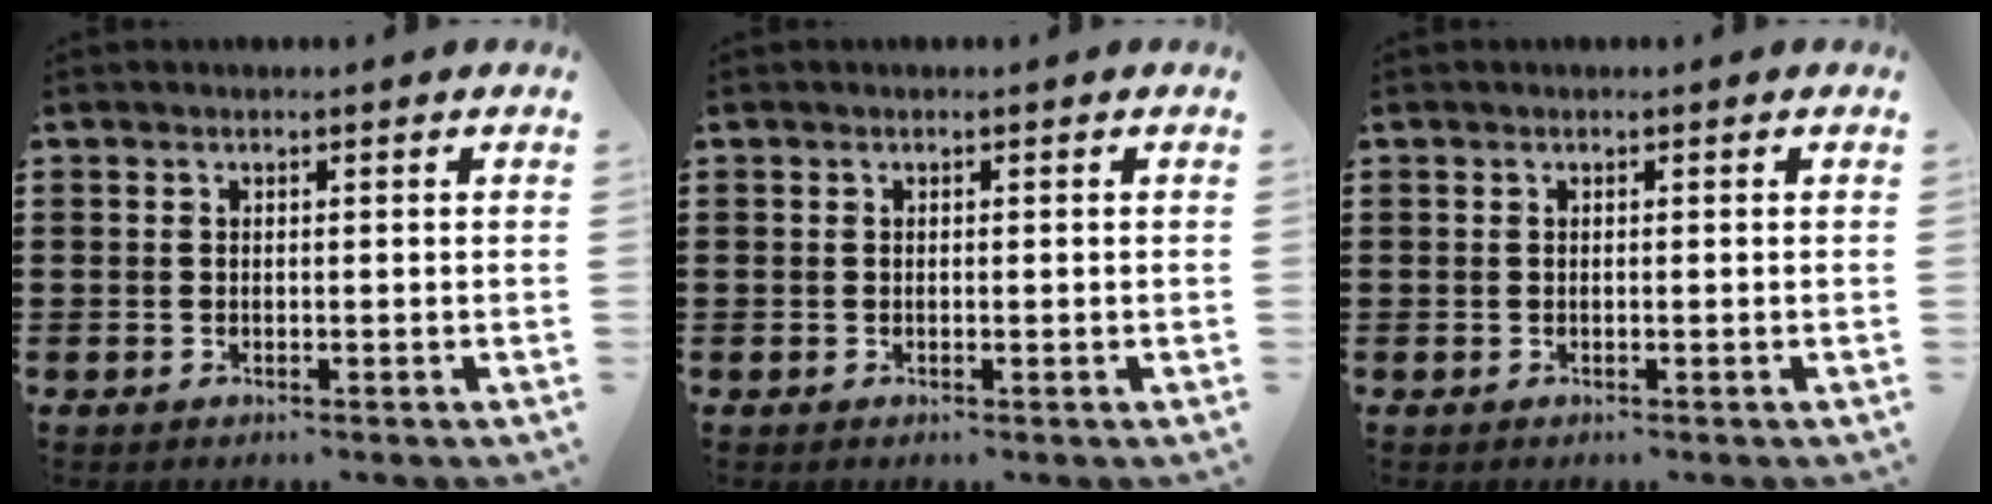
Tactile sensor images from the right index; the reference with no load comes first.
{"total": 0.0}
{"total": 0.0}